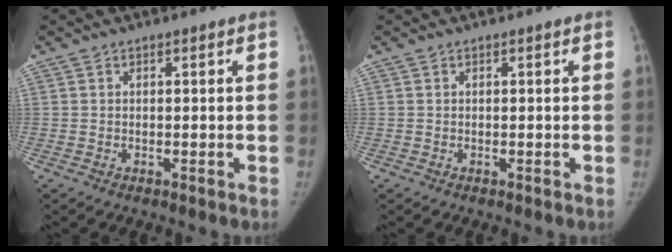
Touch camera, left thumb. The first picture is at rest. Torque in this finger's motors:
{"motor_torque": [-0.26, -0.17, -0.08, 0.11, -0.01]}